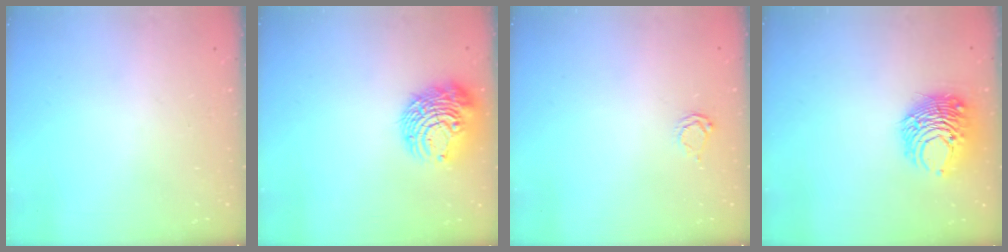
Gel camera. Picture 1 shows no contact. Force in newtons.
{"total": 11.1, "press": 11.0, "slide": 1.4}
{"total": 2.5, "press": 2.4, "slide": 0.3}
{"total": 10.7, "press": 10.7, "slide": 0.7}